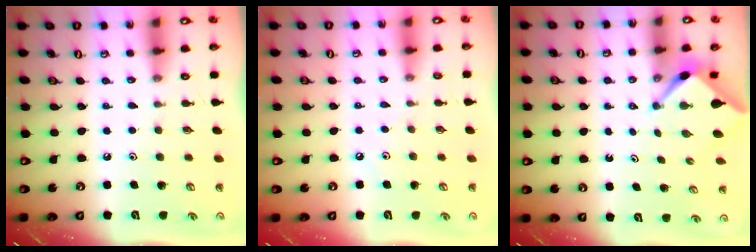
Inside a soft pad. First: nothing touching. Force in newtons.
{"total": 2.9, "press": 2.9, "slide": 0.4}
{"total": 2.6, "press": 2.5, "slide": 0.4}